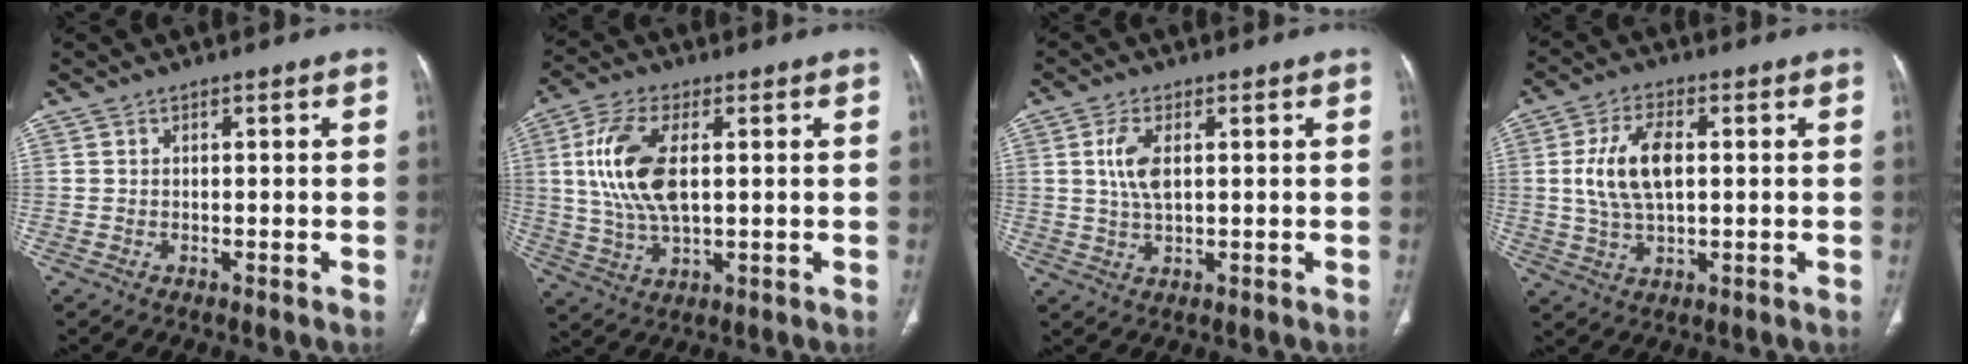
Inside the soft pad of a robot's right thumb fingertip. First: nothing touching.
{"total": 13.2, "force": [2.2, 6.4, 11.4], "torque": [-0.241, -0.001, 0.045]}
{"total": 5.6, "force": [1.2, 2.5, 4.8], "torque": [-0.105, -0.004, 0.025]}
{"total": 10.3, "force": [1.3, 5.2, 8.8], "torque": [-0.175, 0.003, 0.027]}